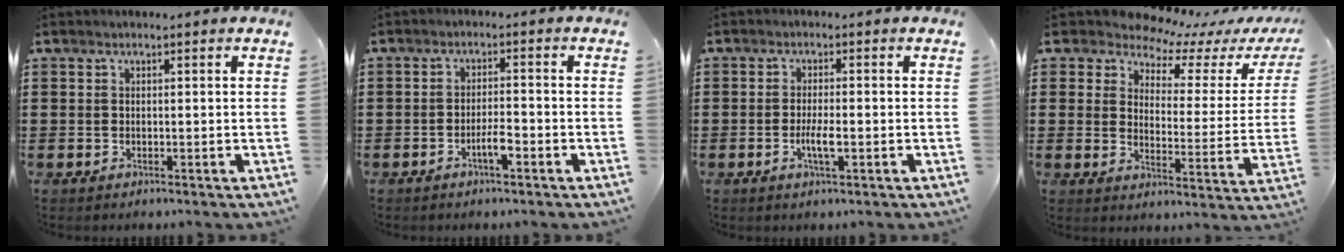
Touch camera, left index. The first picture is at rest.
{"total": 3.4, "force": [-1.8, 0.7, 2.8], "torque": [-0.055, 0.004, -0.034]}
{"total": 3.3, "force": [-0.9, 0.7, 3.1], "torque": [-0.060, -0.002, -0.018]}
{"total": 7.0, "force": [6.5, 2.2, 1.3], "torque": [-0.050, -0.047, 0.111]}